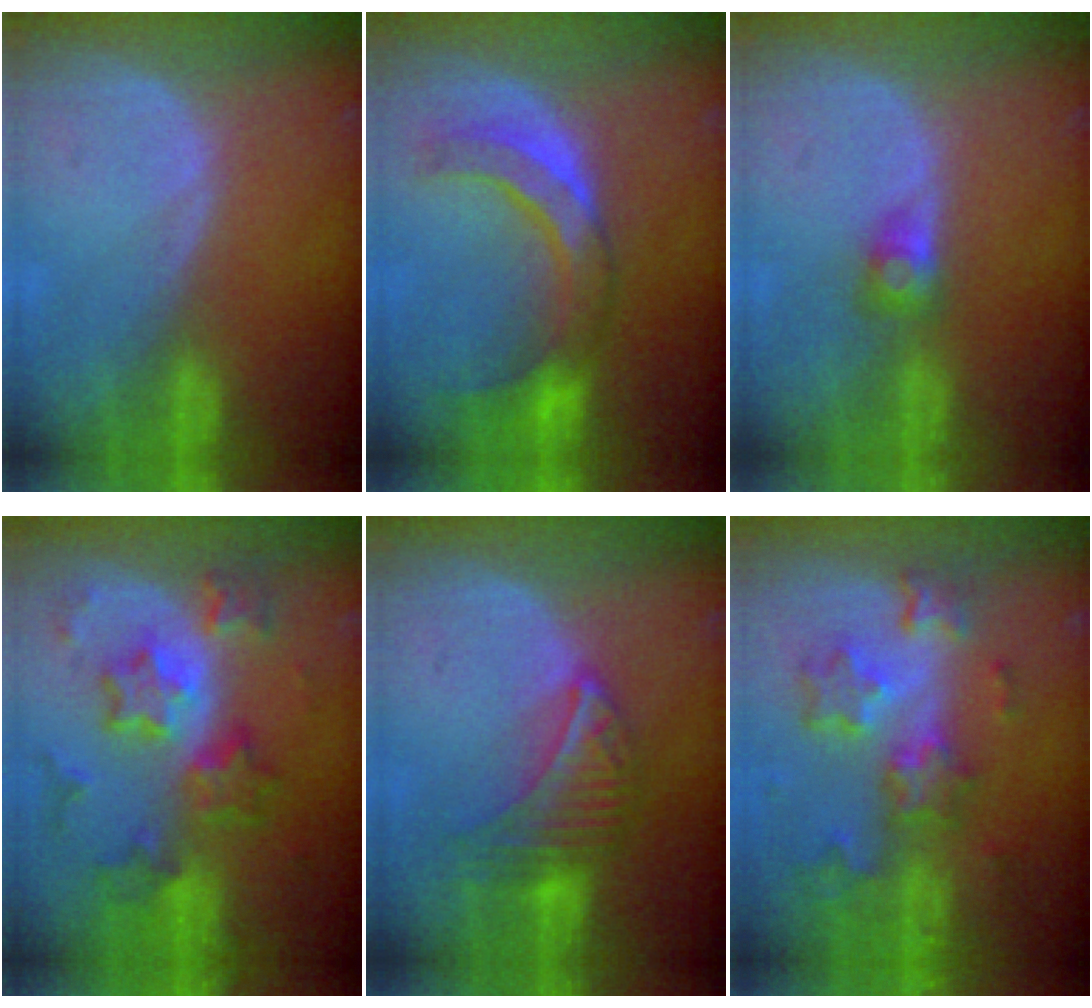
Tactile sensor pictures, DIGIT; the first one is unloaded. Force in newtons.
{"total": 8.2, "press": 8.2, "slide": 0.6}
{"total": 2.6, "press": 2.4, "slide": 1.0}
{"total": 9.2, "press": 9.2, "slide": 0.8}
{"total": 6.5, "press": 6.5, "slide": 1.0}
{"total": 8.8, "press": 7.8, "slide": 4.1}